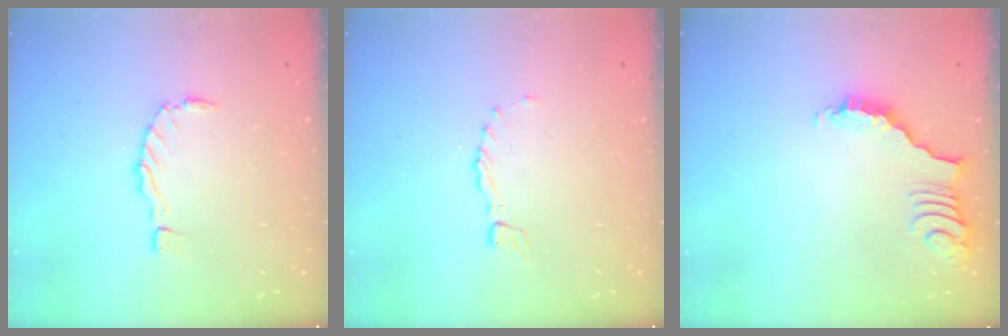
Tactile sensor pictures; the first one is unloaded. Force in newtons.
{"total": 0.0}
{"total": 2.9, "press": 2.9, "slide": 0.6}